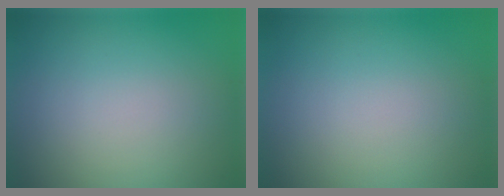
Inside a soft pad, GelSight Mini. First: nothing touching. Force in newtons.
{"total": 0.0}